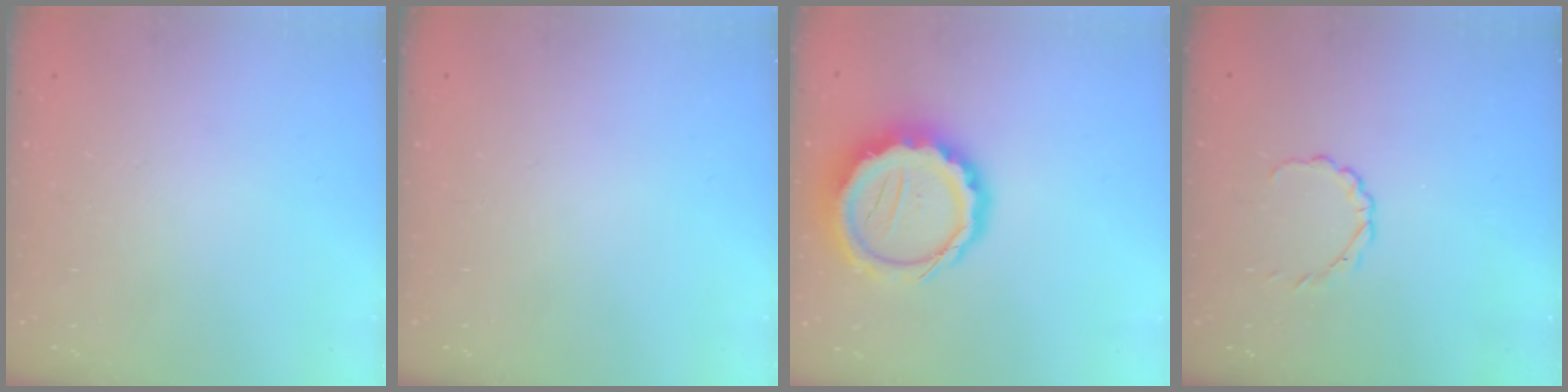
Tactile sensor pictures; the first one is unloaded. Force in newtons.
{"total": 0.0}
{"total": 14.5, "press": 14.1, "slide": 3.2}
{"total": 2.4, "press": 2.2, "slide": 0.9}